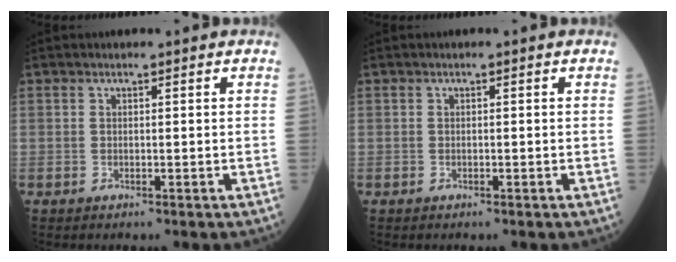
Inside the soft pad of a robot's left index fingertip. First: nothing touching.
{"total": 0.0}